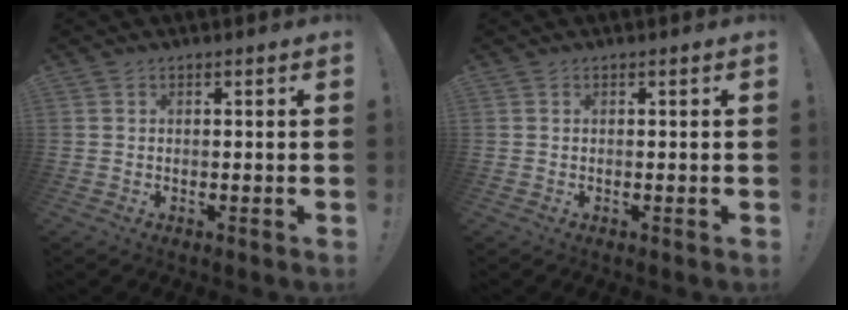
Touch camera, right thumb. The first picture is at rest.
{"total": 0.0}